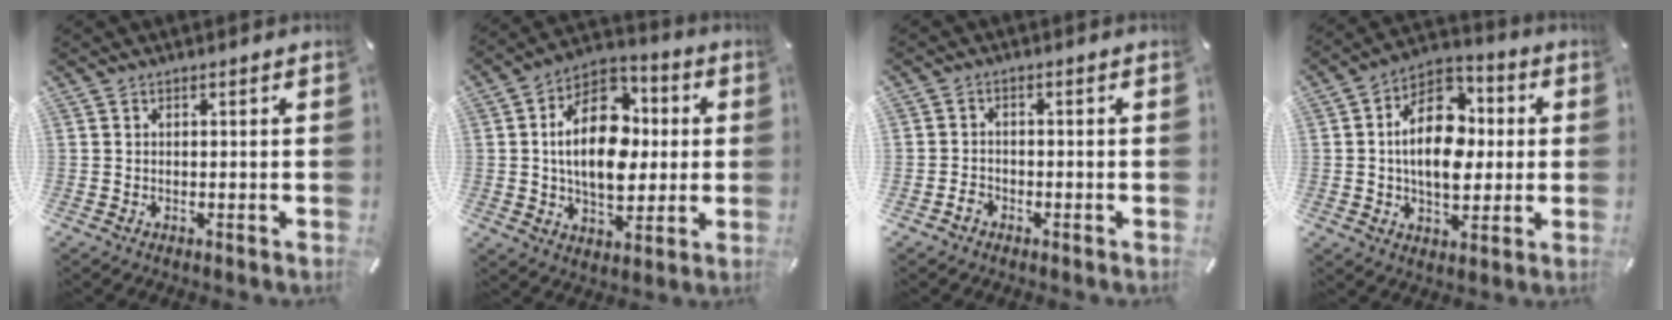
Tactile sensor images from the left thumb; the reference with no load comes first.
{"total": 18.3, "force": [1.6, 12.3, 13.4], "torque": [-0.241, 0.004, 0.026]}
{"total": 2.5, "force": [-1.4, 2.0, 0.6], "torque": [-0.009, 0.007, -0.030]}
{"total": 16.0, "force": [0.8, 11.1, 11.5], "torque": [-0.200, 0.004, 0.013]}